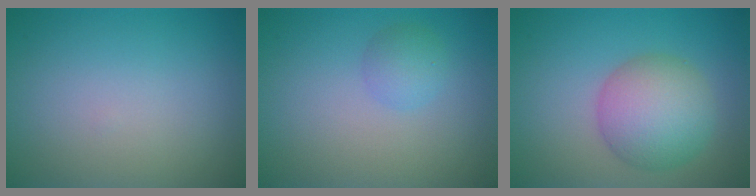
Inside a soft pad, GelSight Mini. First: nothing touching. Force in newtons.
{"total": 1.8, "press": 1.7, "slide": 0.2}
{"total": 6.2, "press": 6.1, "slide": 0.3}